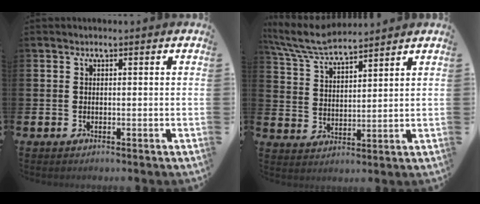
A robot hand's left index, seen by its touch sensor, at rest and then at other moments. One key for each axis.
{"total": 7.0, "fx": 6.6, "fy": 0.9, "fz": 2.1, "tx": -0.068, "ty": -0.028, "tz": 0.121}